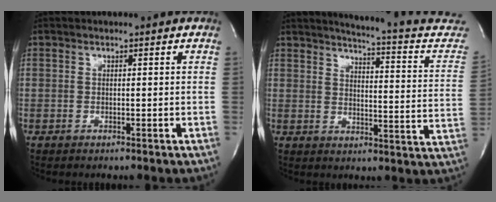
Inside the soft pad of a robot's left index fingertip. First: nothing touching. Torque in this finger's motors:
{"motor_torque": [-0.10, -0.10, 0.12, 0.03]}